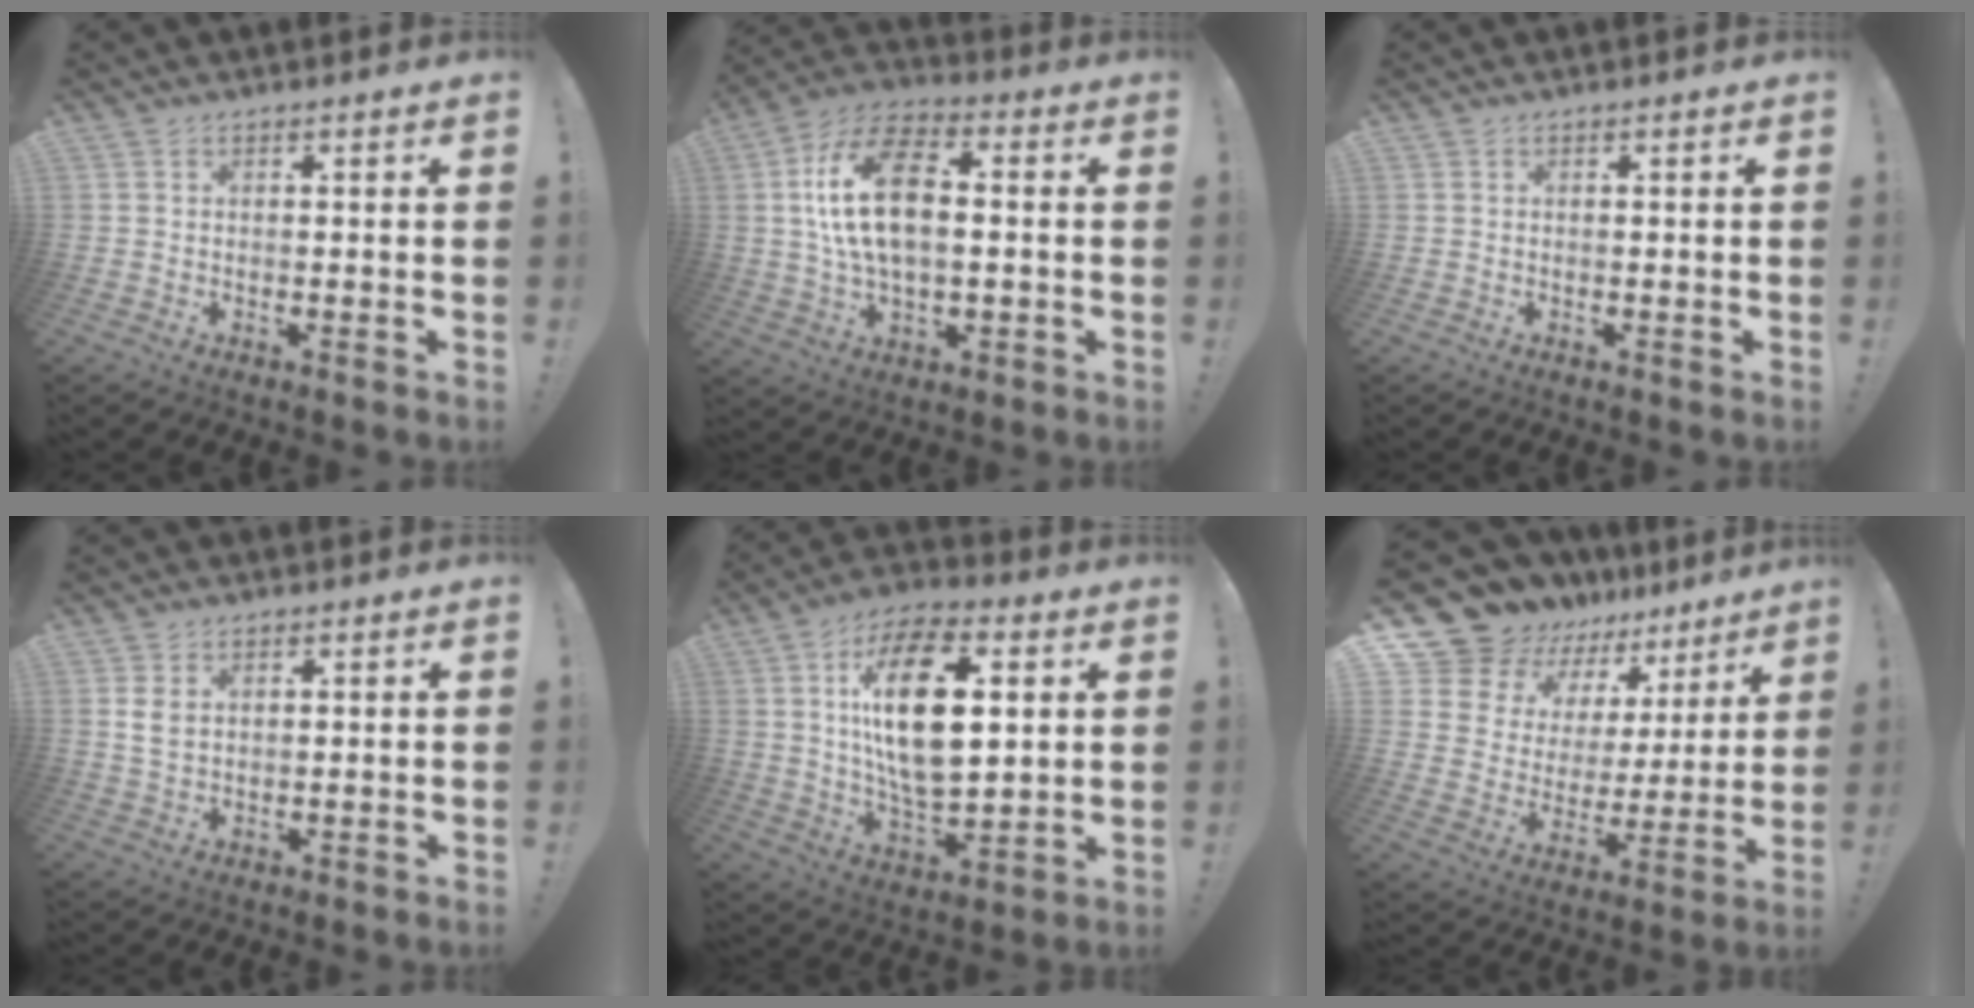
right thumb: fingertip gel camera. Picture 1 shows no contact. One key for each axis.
{"total": 17.9, "fx": 1.4, "fy": 11.0, "fz": 14.1, "tx": -0.249, "ty": 0.012, "tz": 0.022}
{"total": 0.0}
{"total": 4.0, "fx": 1.4, "fy": 2.6, "fz": 2.7, "tx": -0.053, "ty": -0.002, "tz": 0.025}
{"total": 21.5, "fx": 5.0, "fy": 11.4, "fz": 17.6, "tx": -0.315, "ty": -0.001, "tz": 0.081}
{"total": 13.4, "fx": 11.8, "fy": 6.1, "fz": 1.8, "tx": -0.057, "ty": -0.104, "tz": 0.229}